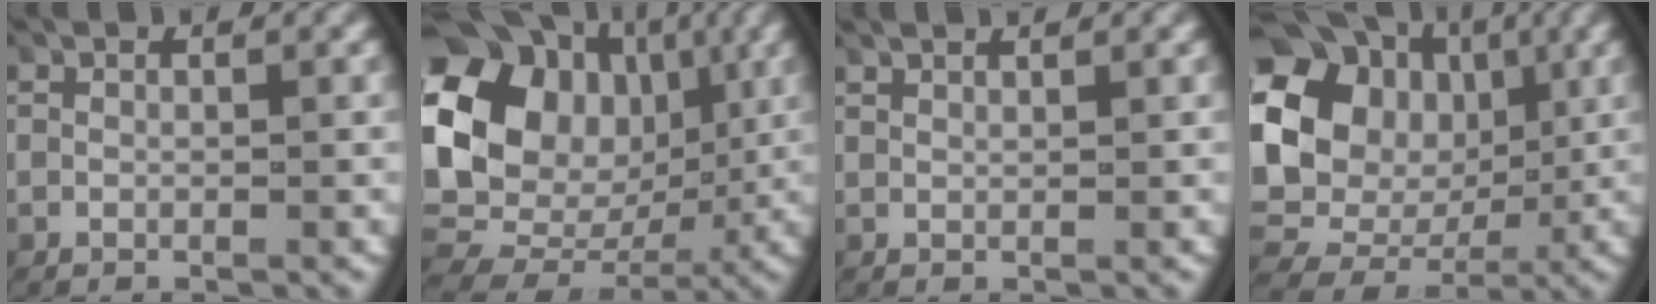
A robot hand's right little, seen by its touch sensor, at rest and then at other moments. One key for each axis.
{"total": 17.3, "fx": 1.4, "fy": 14.1, "fz": 9.8, "tx": -0.207, "ty": -0.033, "tz": 0.031}
{"total": 1.6, "fx": 1.5, "fy": -0.2, "fz": 0.3, "tx": -0.005, "ty": 0.002, "tz": 0.026}
{"total": 14.7, "fx": 2.3, "fy": 12.1, "fz": 8.1, "tx": -0.162, "ty": -0.021, "tz": 0.040}